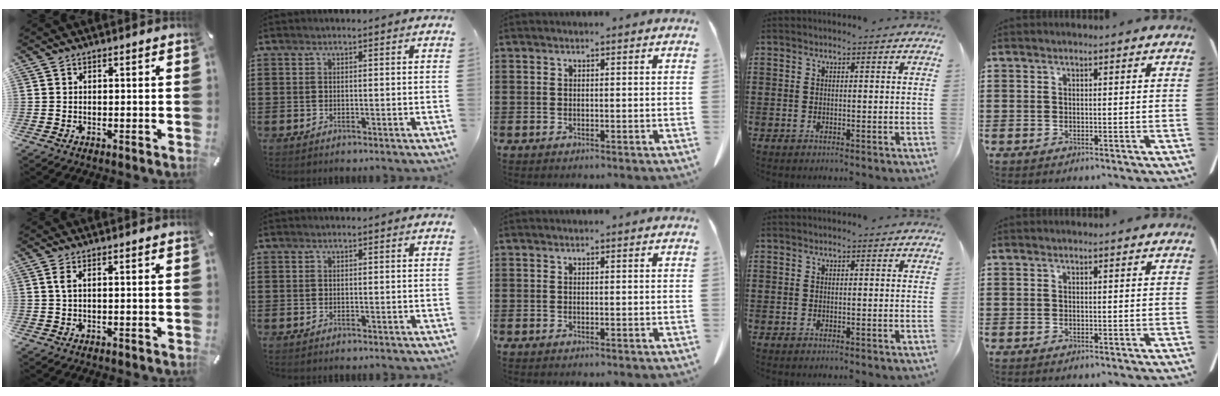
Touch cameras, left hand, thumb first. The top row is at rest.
{"thumb": {"total": 1.5, "force": [0.3, 0.2, 1.4], "torque": [-0.030, 0.000, 0.005]}}